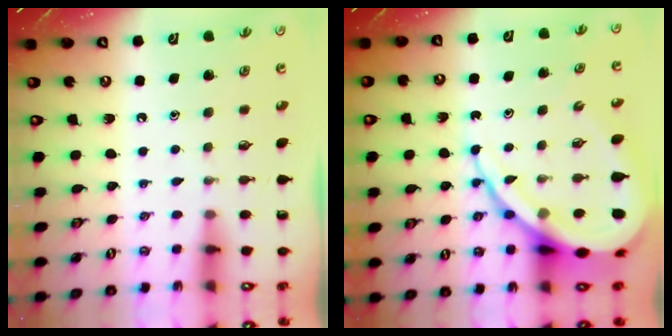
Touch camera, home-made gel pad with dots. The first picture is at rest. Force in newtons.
{"total": 18.0, "press": 17.9, "slide": 1.9}